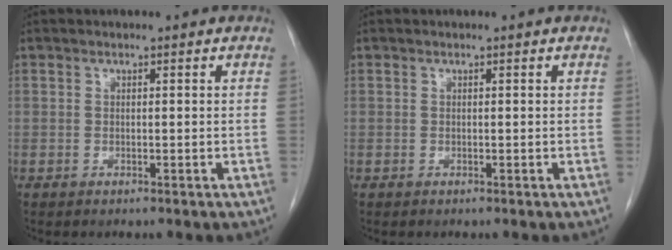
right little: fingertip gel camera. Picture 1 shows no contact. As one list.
[{"total": 0.0}]